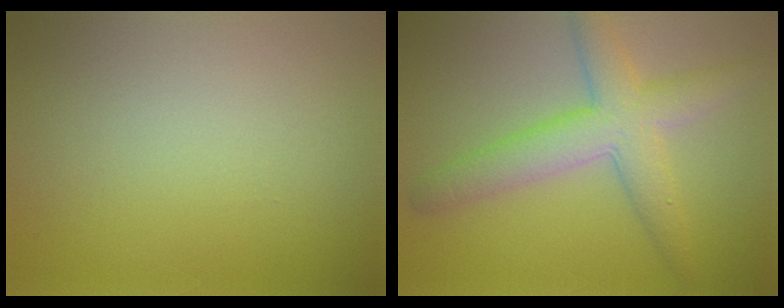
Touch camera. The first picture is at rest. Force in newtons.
{"total": 5.8, "press": 5.8, "slide": 0.2}